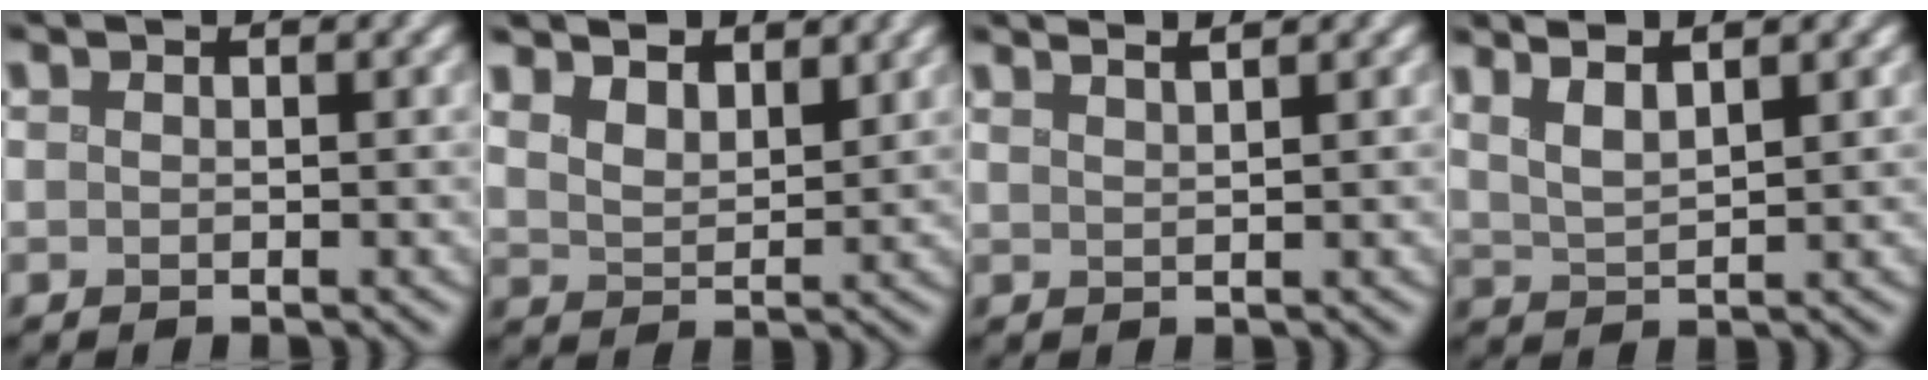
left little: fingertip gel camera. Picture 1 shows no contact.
{"total": 3.9, "force": [3.1, 1.6, 1.8], "torque": [-0.041, 0.005, 0.050]}
{"total": 3.0, "force": [2.5, 0.7, 1.3], "torque": [0.002, 0.024, 0.010]}
{"total": 2.8, "force": [1.8, 0.5, 2.1], "torque": [-0.047, 0.011, 0.039]}